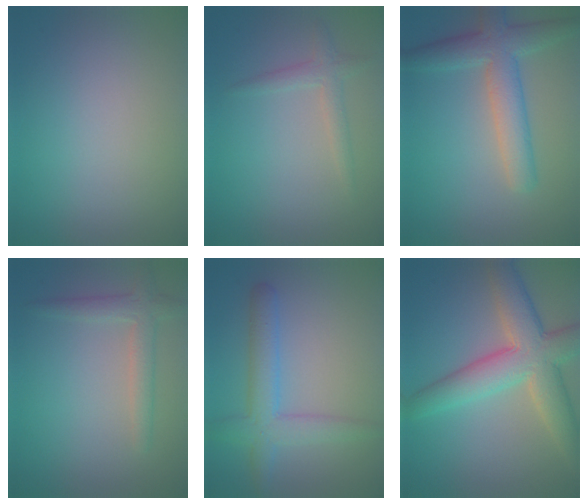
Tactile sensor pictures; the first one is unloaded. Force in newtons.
{"total": 1.7, "press": 1.7, "slide": 0.0}
{"total": 5.0, "press": 5.0, "slide": 0.3}
{"total": 2.5, "press": 2.5, "slide": 0.3}
{"total": 4.0, "press": 4.0, "slide": 0.2}
{"total": 7.8, "press": 7.8, "slide": 0.6}